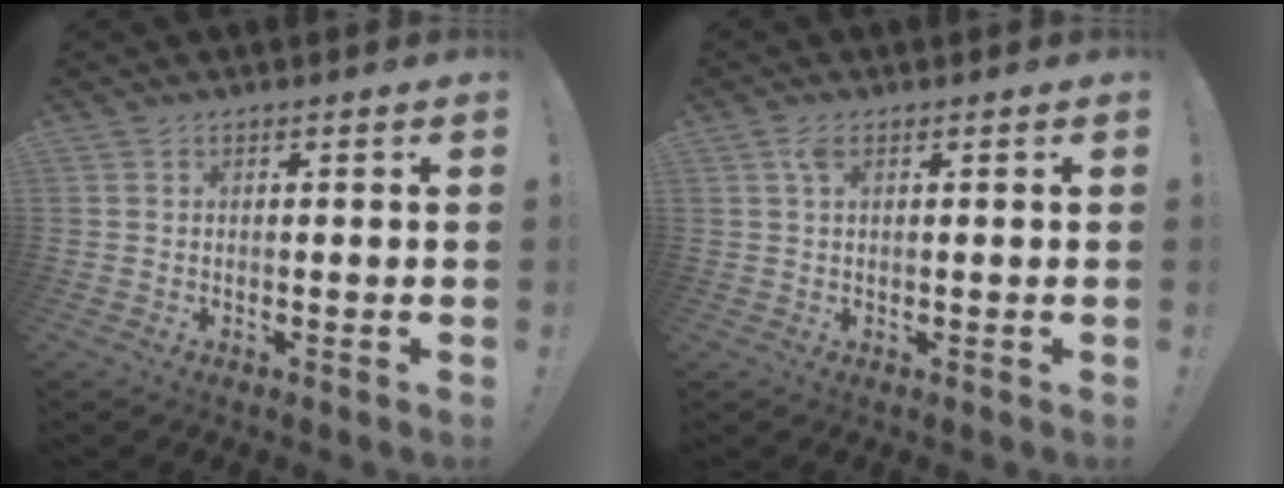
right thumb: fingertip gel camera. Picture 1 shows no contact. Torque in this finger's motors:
{"motor_torque": [-0.01, -0.01, 0.21, 0.18, 0.00]}